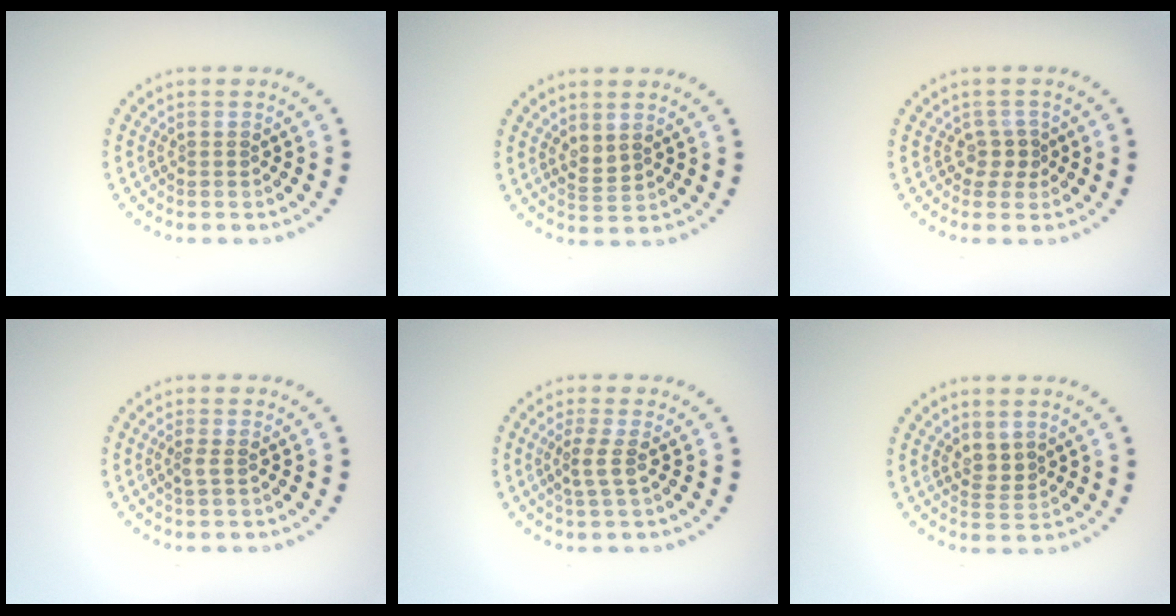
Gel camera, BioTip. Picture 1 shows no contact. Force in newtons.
{"total": 1.4, "press": 1.2, "slide": 0.6}
{"total": 1.6, "press": 1.2, "slide": 1.1}
{"total": 0.9, "press": 0.7, "slide": 0.6}
{"total": 1.7, "press": 1.3, "slide": 1.2}
{"total": 1.7, "press": 1.3, "slide": 1.1}